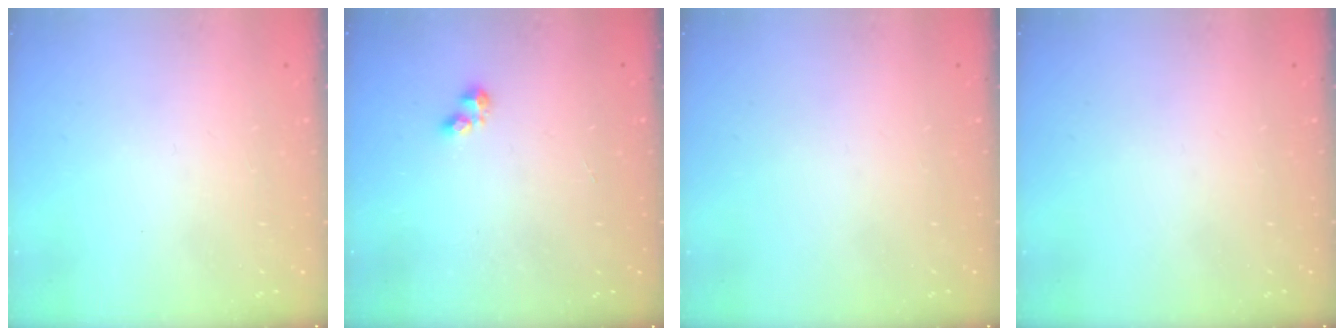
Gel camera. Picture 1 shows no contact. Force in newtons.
{"total": 3.4, "press": 3.3, "slide": 0.5}
{"total": 0.0}
{"total": 0.0}